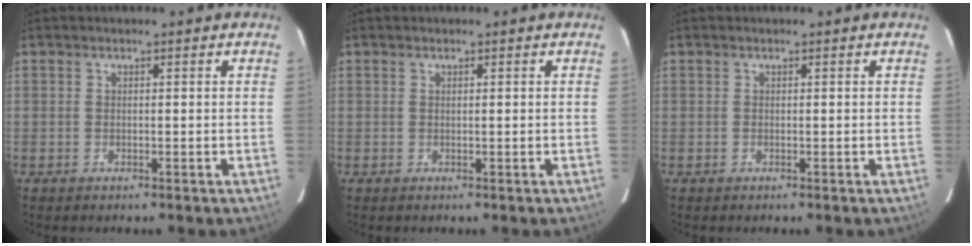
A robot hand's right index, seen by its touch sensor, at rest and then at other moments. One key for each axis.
{"total": 0.0}
{"total": 0.0}